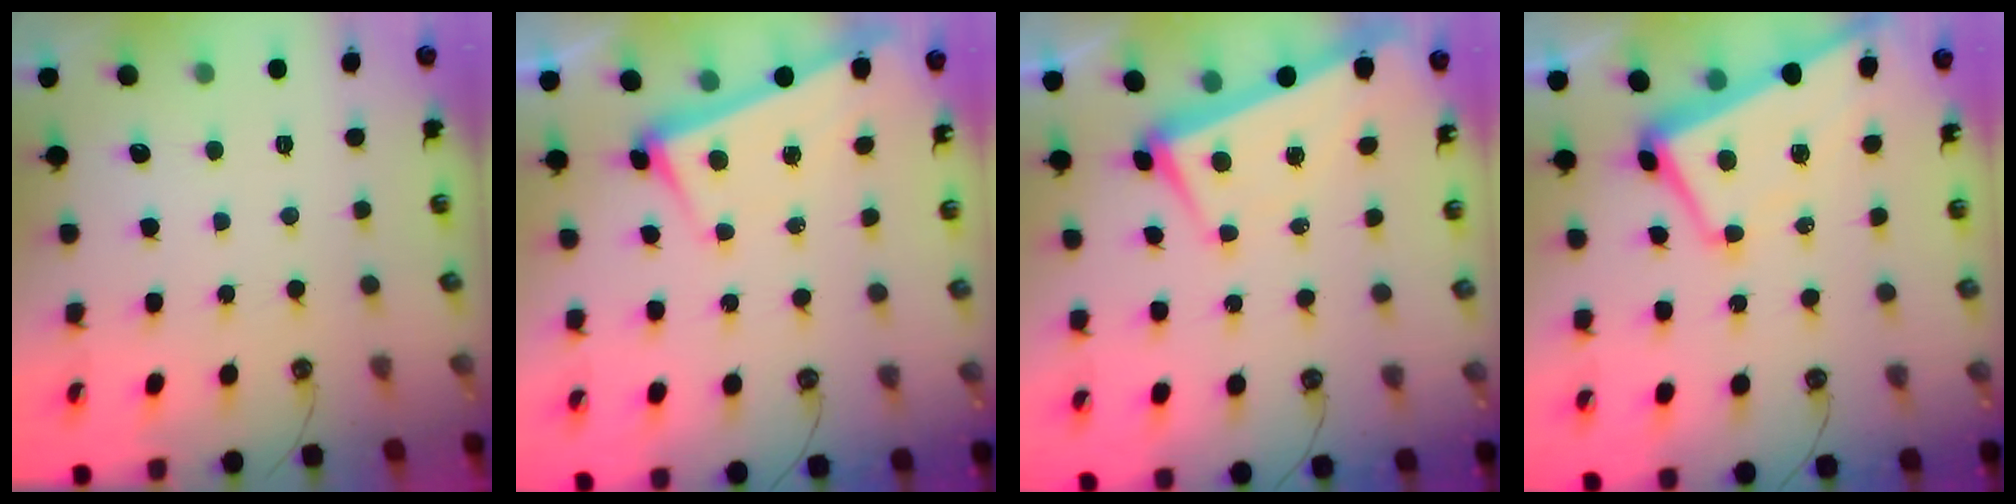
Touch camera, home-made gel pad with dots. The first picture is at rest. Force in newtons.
{"total": 3.4, "press": 3.2, "slide": 1.0}
{"total": 0.9, "press": 0.0, "slide": 0.9}
{"total": 1.6, "press": 1.2, "slide": 1.1}